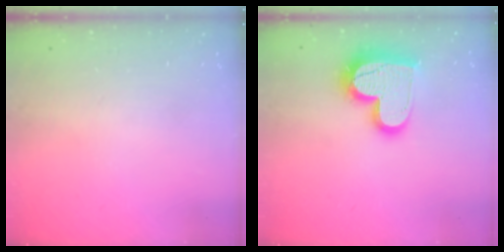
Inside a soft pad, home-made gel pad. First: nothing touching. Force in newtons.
{"total": 17.7, "press": 17.7, "slide": 1.3}